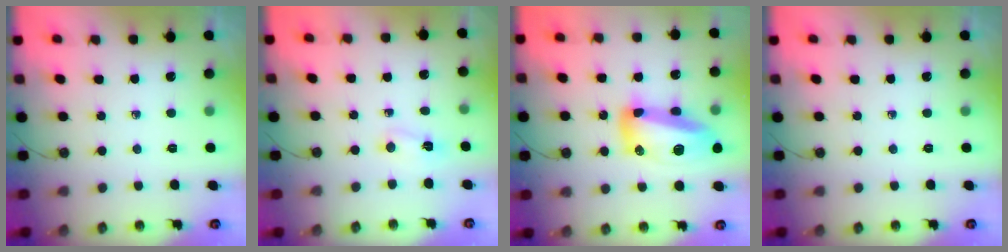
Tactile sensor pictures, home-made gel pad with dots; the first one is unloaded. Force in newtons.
{"total": 2.0, "press": 2.0, "slide": 0.4}
{"total": 16.6, "press": 16.5, "slide": 1.1}
{"total": 0.0}